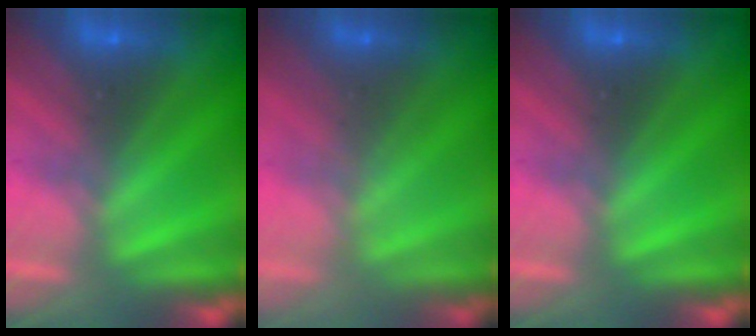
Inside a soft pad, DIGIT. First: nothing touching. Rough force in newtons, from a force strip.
{"total": 1.9}
{"total": 0.0}